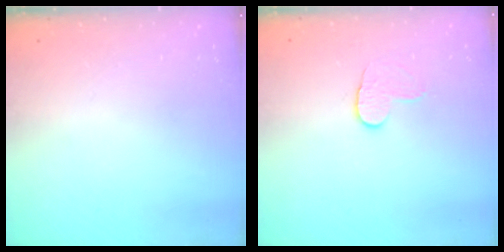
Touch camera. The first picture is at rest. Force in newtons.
{"total": 4.3, "press": 4.3, "slide": 0.4}